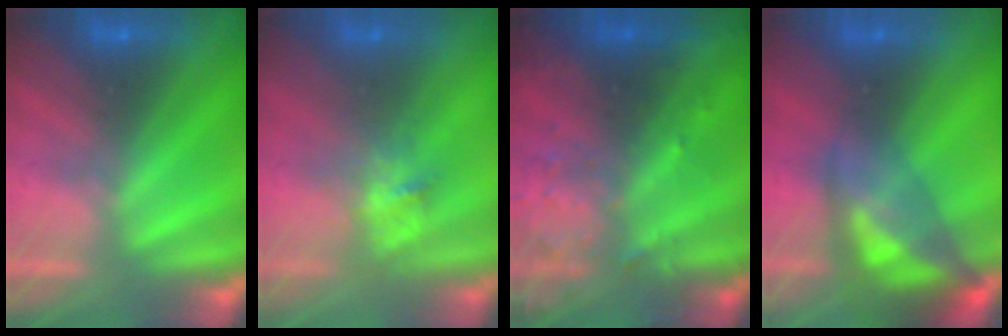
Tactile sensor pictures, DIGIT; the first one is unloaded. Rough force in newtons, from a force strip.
{"total": 2.8}
{"total": 7.9}
{"total": 8.1}